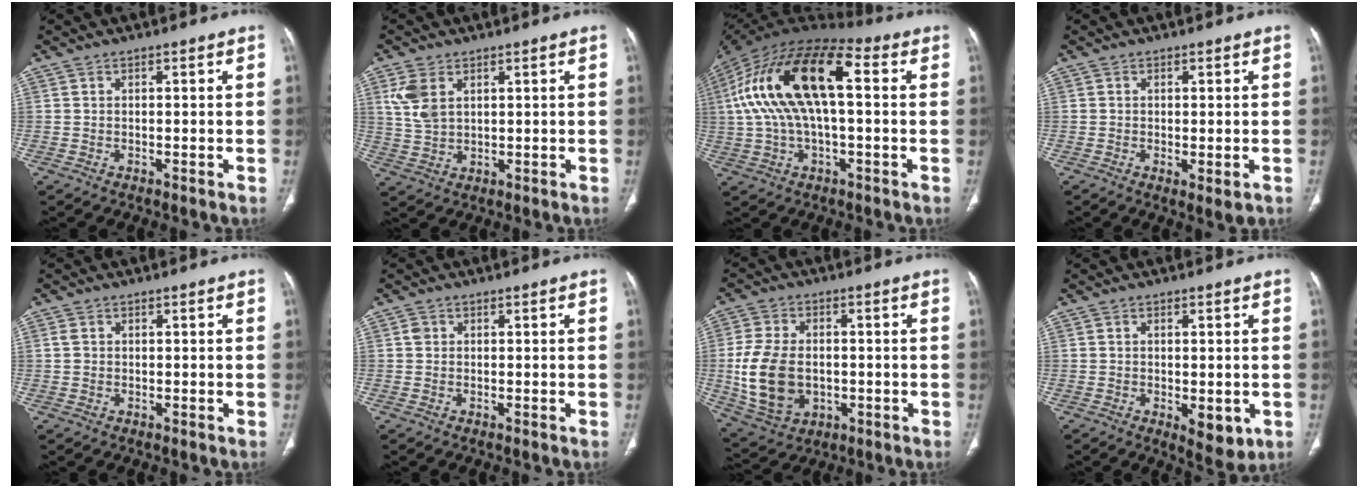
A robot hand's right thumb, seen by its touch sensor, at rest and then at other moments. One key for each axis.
{"total": 6.0, "fx": 2.3, "fy": 3.6, "fz": 4.2, "tx": -0.092, "ty": -0.001, "tz": 0.056}
{"total": 21.8, "fx": 3.1, "fy": 9.8, "fz": 19.2, "tx": -0.372, "ty": 0.046, "tz": 0.043}
{"total": 2.6, "fx": -0.7, "fy": 0.9, "fz": 2.4, "tx": -0.041, "ty": -0.010, "tz": -0.005}
{"total": 1.3, "fx": 0.1, "fy": 1.1, "fz": 0.7, "tx": -0.015, "ty": 0.002, "tz": 0.002}
{"total": 0.9, "fx": 0.0, "fy": 0.8, "fz": 0.4, "tx": -0.005, "ty": 0.002, "tz": -0.003}
{"total": 14.0, "fx": -1.1, "fy": 9.7, "fz": 10.1, "tx": -0.191, "ty": 0.000, "tz": -0.005}
{"total": 6.4, "fx": -1.6, "fy": 2.9, "fz": 5.4, "tx": -0.064, "ty": -0.012, "tz": -0.012}